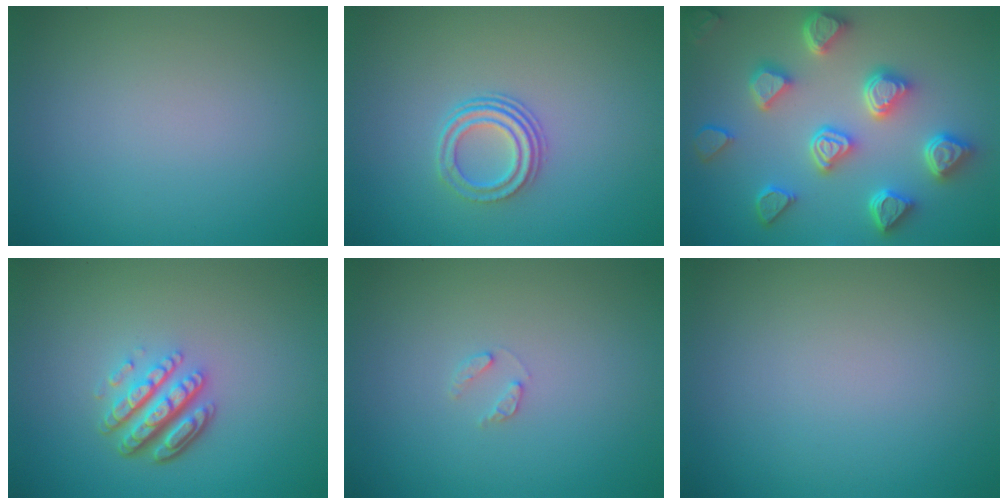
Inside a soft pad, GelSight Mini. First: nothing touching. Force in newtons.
{"total": 2.9, "press": 2.1, "slide": 2.0}
{"total": 6.9, "press": 5.8, "slide": 3.8}
{"total": 4.9, "press": 3.4, "slide": 3.5}
{"total": 0.9, "press": 0.9, "slide": 0.2}
{"total": 0.0}